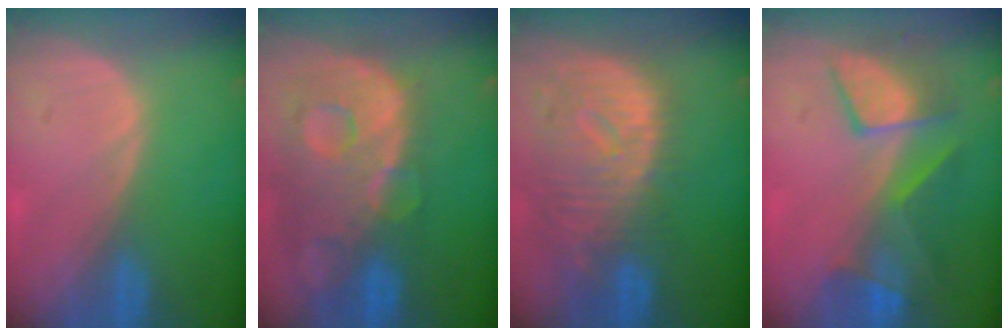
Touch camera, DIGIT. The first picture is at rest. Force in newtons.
{"total": 13.6, "press": 11.1, "slide": 7.8}
{"total": 11.9, "press": 10.2, "slide": 6.1}
{"total": 7.6, "press": 7.5, "slide": 1.1}